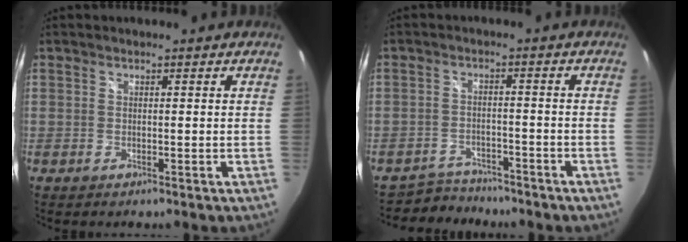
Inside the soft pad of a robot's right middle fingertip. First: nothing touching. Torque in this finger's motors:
{"motor_torque": [-0.40, -0.27, -0.08, -0.03]}